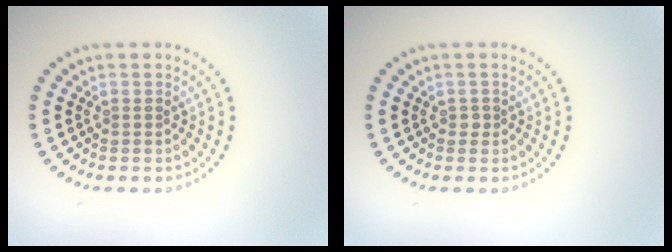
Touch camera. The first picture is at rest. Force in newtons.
{"total": 0.5, "press": 0.4, "slide": 0.3}